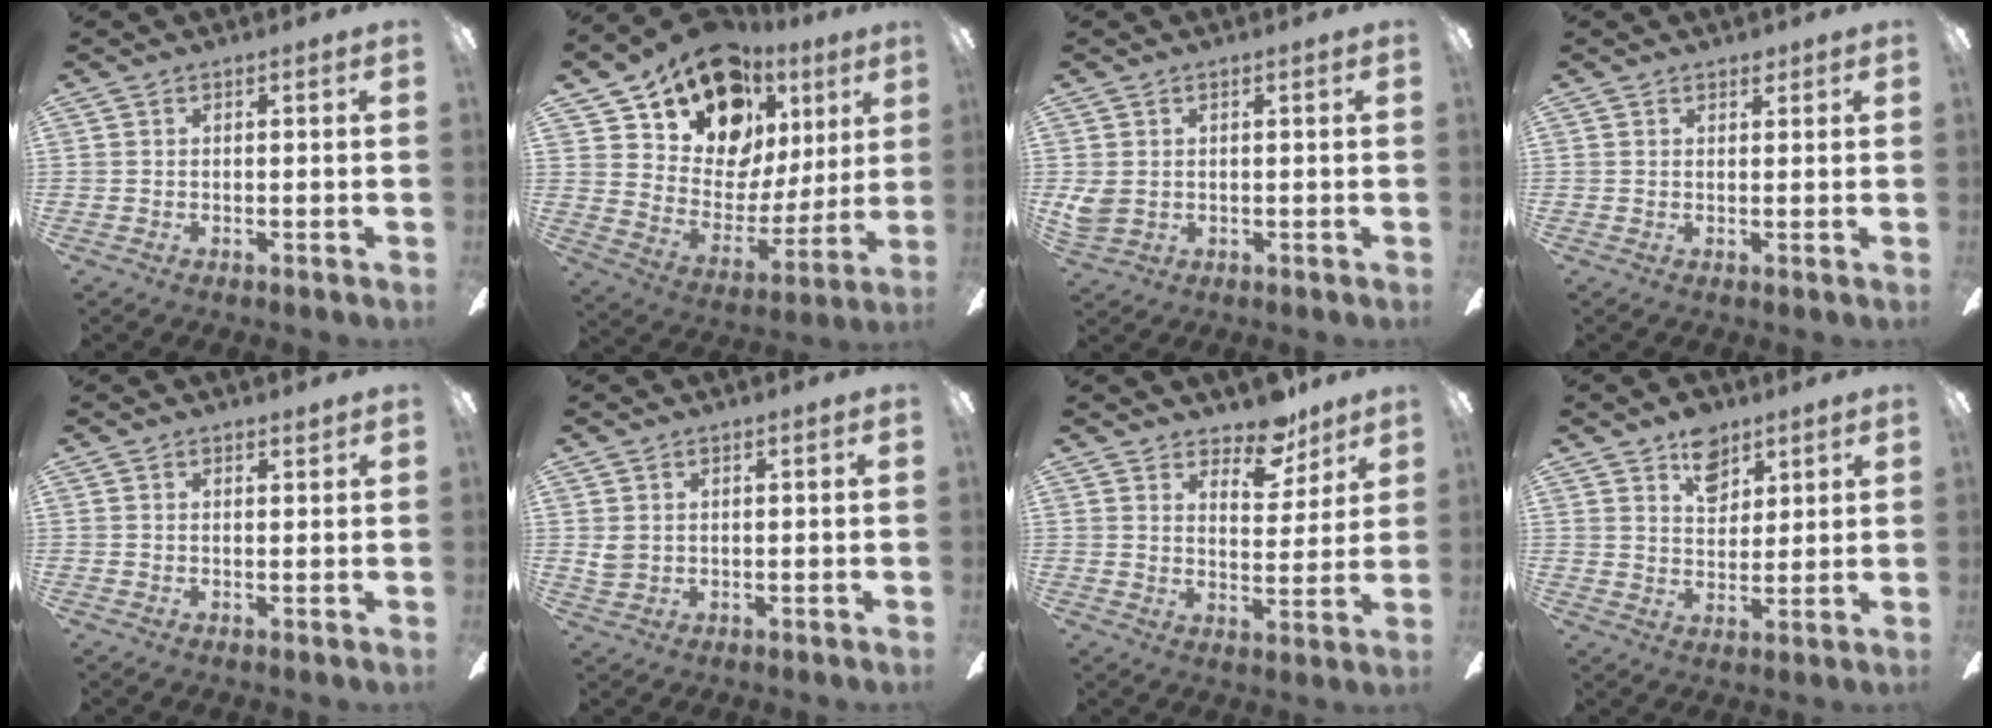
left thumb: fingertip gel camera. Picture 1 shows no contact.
{"total": 19.0, "force": [12.9, 11.2, 8.4], "torque": [-0.160, -0.077, 0.242]}
{"total": 3.7, "force": [0.8, 3.0, 1.9], "torque": [-0.035, 0.001, 0.015]}
{"total": 2.0, "force": [1.5, 1.2, 0.5], "torque": [0.005, -0.003, 0.024]}
{"total": 1.5, "force": [1.4, 0.6, 0.4], "torque": [0.008, -0.008, 0.022]}
{"total": 2.8, "force": [1.2, 2.2, 1.2], "torque": [-0.016, 0.001, 0.022]}
{"total": 9.8, "force": [7.7, 4.7, 3.7], "torque": [-0.045, -0.044, 0.136]}
{"total": 8.7, "force": [5.6, 5.5, 3.7], "torque": [-0.042, -0.019, 0.099]}